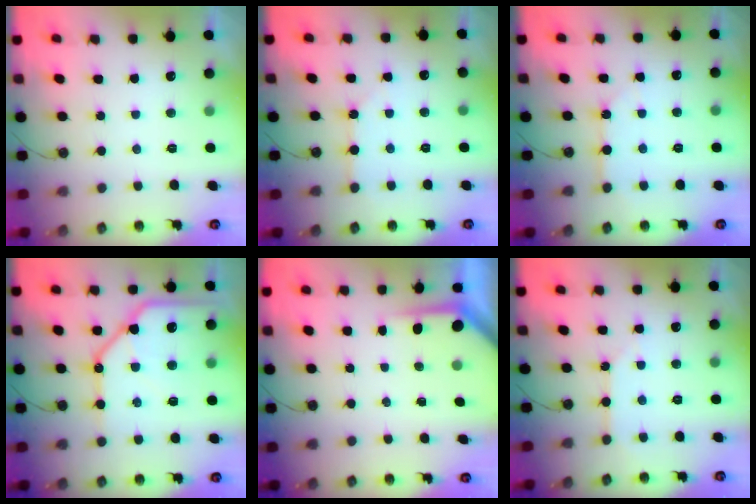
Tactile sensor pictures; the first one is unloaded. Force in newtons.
{"total": 2.7, "press": 2.7, "slide": 0.5}
{"total": 4.6, "press": 4.6, "slide": 0.5}
{"total": 18.9, "press": 18.8, "slide": 2.0}
{"total": 3.0, "press": 3.0, "slide": 0.3}
{"total": 2.5, "press": 2.5, "slide": 0.2}